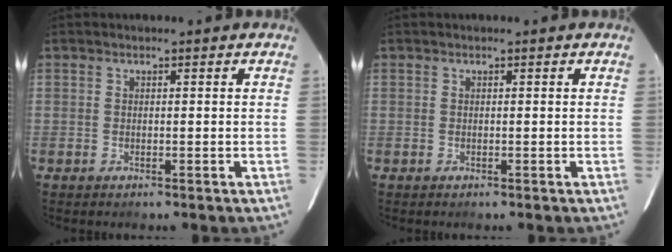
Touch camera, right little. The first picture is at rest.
{"total": 0.0}